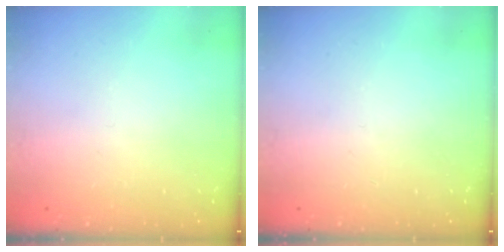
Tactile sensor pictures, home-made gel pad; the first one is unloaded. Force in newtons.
{"total": 0.0}